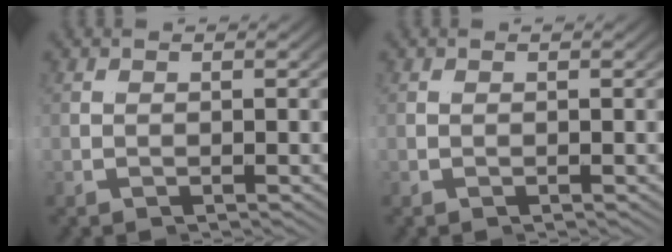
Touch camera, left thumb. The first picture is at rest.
{"total": 0.0}